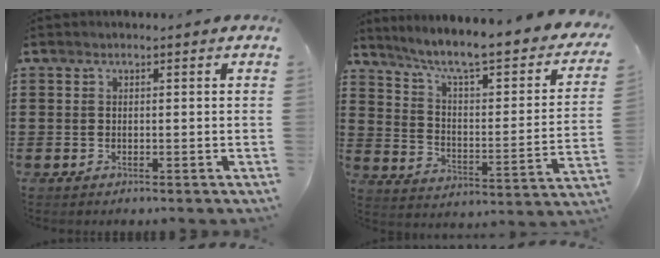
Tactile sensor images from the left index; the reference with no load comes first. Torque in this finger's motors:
{"motor_torque": [1.89, -0.24, 0.43, 0.21]}